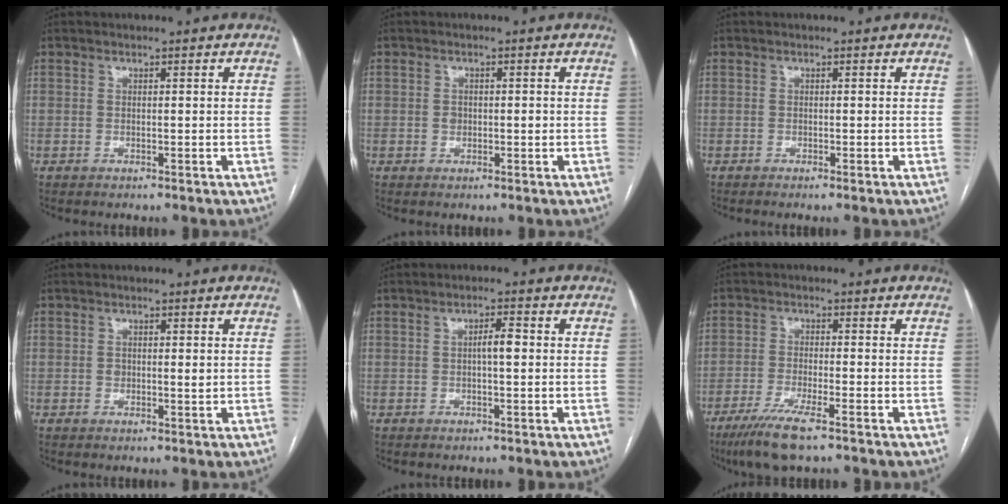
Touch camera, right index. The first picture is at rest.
{"total": 1.8, "force": [-0.1, 1.3, 1.3], "torque": [-0.021, 0.004, 0.001]}
{"total": 0.5, "force": [-0.3, -0.1, 0.4], "torque": [-0.008, 0.000, -0.006]}
{"total": 2.1, "force": [0.1, 1.1, 1.7], "torque": [-0.028, -0.001, 0.002]}
{"total": 2.6, "force": [0.0, 0.5, 2.5], "torque": [-0.042, 0.004, -0.001]}
{"total": 7.5, "force": [-5.1, 0.4, 5.5], "torque": [-0.103, -0.019, -0.089]}